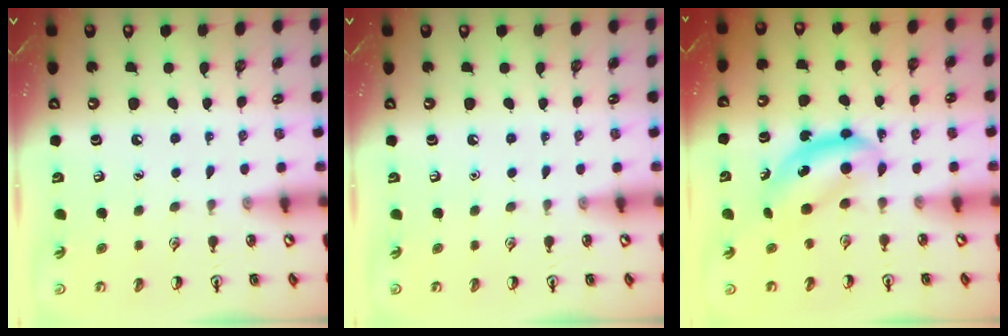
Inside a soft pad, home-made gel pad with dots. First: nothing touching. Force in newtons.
{"total": 0.0}
{"total": 5.3, "press": 5.2, "slide": 0.5}